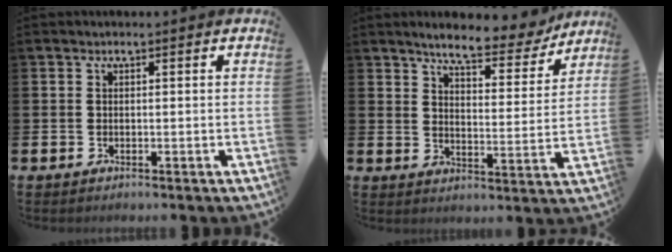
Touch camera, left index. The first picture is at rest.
{"total": 7.4, "force": [6.7, 1.8, 2.6], "torque": [-0.059, -0.037, 0.112]}